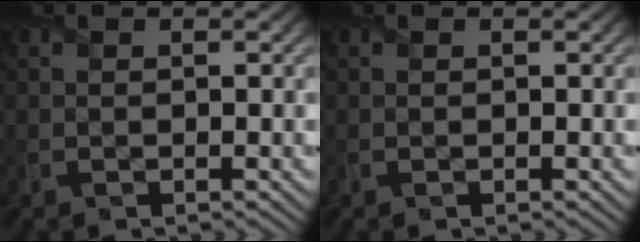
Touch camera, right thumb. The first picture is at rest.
{"total": 0.0}